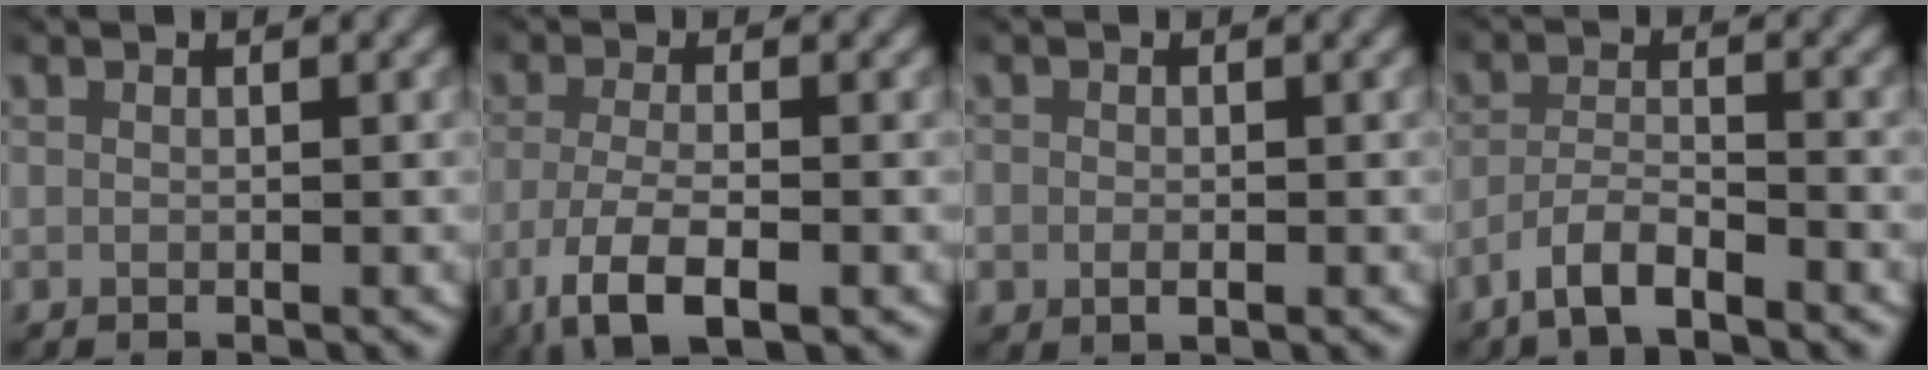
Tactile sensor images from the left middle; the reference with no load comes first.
{"total": 6.0, "force": [-3.1, 2.3, 4.6], "torque": [-0.099, -0.020, -0.041]}
{"total": 2.1, "force": [-0.6, 1.8, 1.0], "torque": [-0.023, -0.008, -0.007]}
{"total": 3.8, "force": [-3.0, 1.6, 1.7], "torque": [-0.034, 0.002, -0.060]}